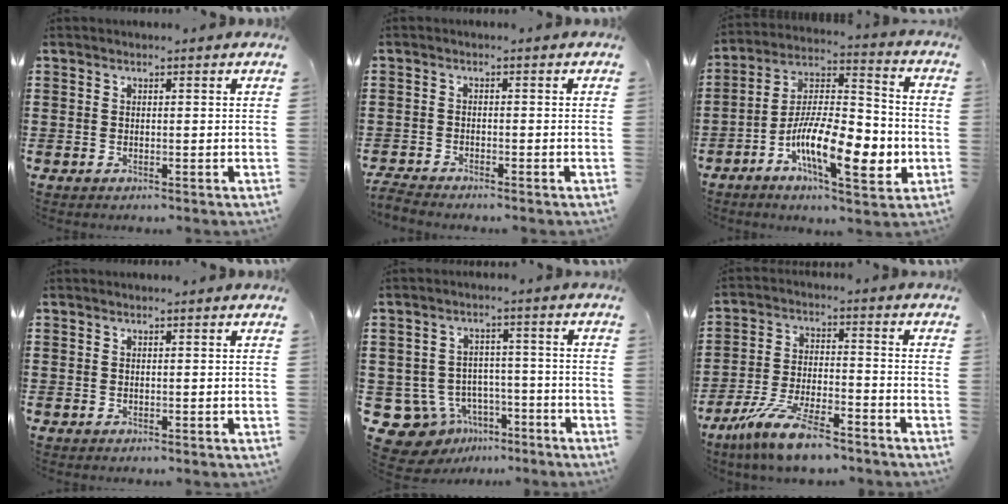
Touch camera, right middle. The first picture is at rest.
{"total": 2.0, "force": [-2.0, -0.1, 0.3], "torque": [-0.013, -0.002, -0.043]}
{"total": 13.5, "force": [-5.1, 4.5, 11.7], "torque": [-0.228, -0.008, -0.094]}
{"total": 0.0}
{"total": 8.1, "force": [-5.8, 5.3, 2.1], "torque": [-0.068, 0.022, -0.113]}
{"total": 9.9, "force": [-8.0, 1.6, 5.6], "torque": [-0.120, 0.009, -0.156]}